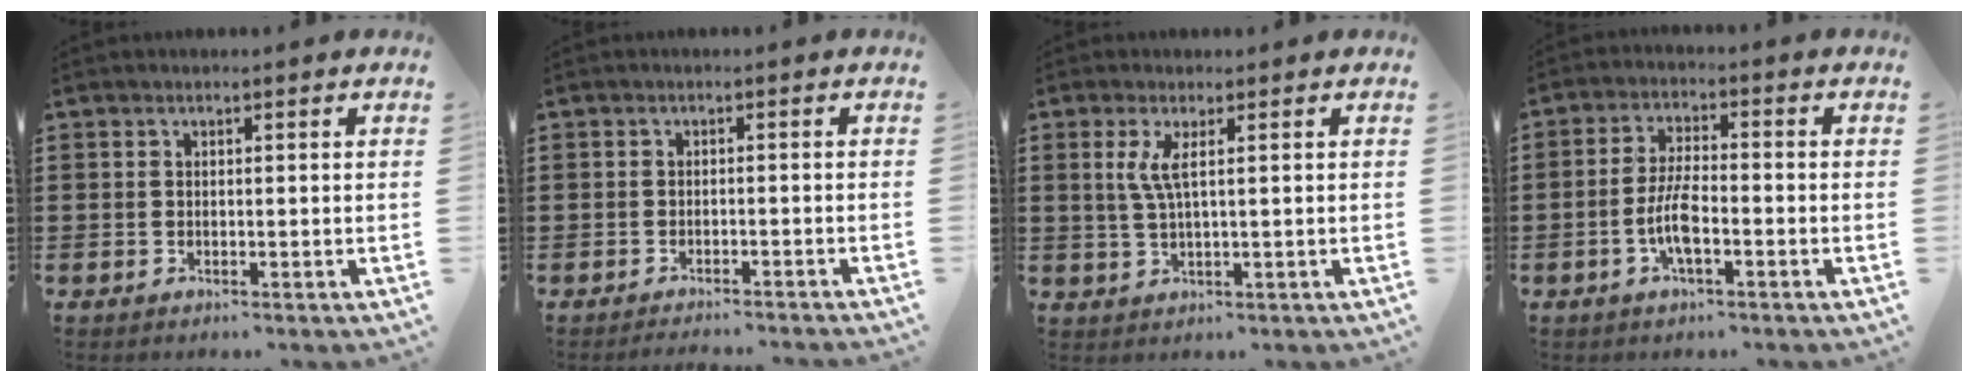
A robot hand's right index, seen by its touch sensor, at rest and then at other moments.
{"total": 1.4, "force": [-1.4, -0.2, 0.0], "torque": [-0.003, 0.002, -0.030]}
{"total": 3.6, "force": [1.0, 0.4, 3.4], "torque": [-0.078, -0.004, 0.013]}
{"total": 5.9, "force": [-2.0, 1.7, 5.3], "torque": [-0.125, -0.006, -0.045]}